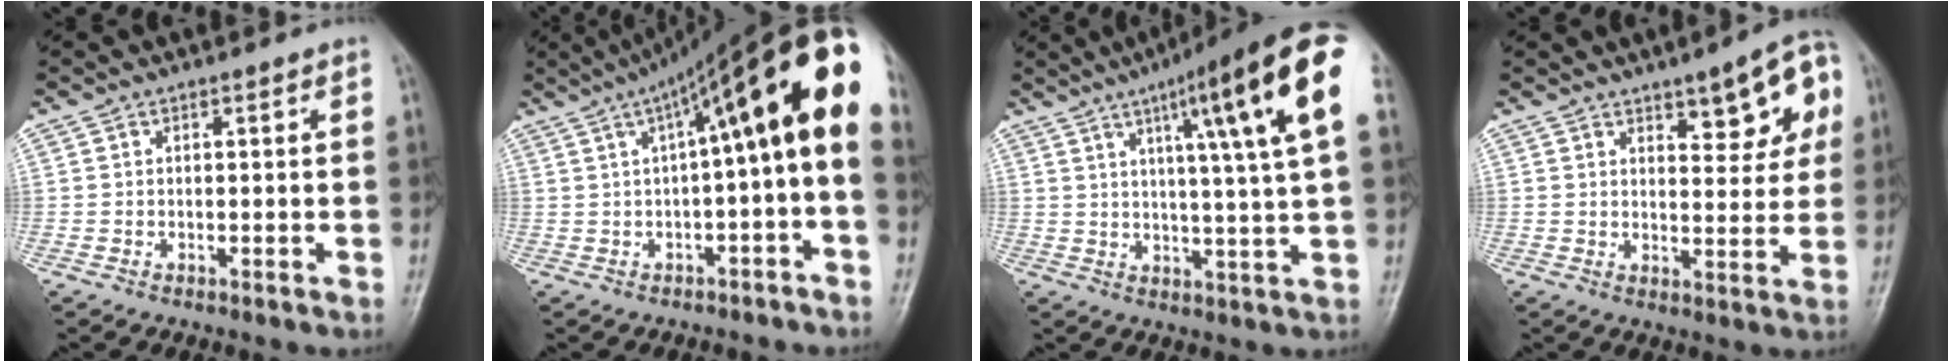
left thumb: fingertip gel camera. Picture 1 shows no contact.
{"total": 19.2, "force": [2.8, 4.8, 18.4], "torque": [-0.258, 0.060, 0.036]}
{"total": 18.4, "force": [7.3, 1.4, 16.9], "torque": [-0.234, -0.013, 0.096]}
{"total": 10.6, "force": [4.8, 4.2, 8.4], "torque": [-0.077, -0.013, 0.059]}